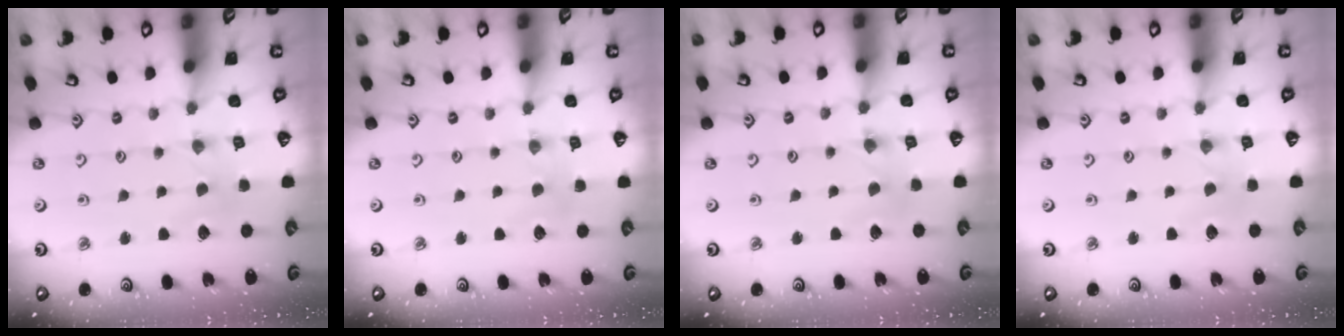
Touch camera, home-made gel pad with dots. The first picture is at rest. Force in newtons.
{"total": 3.6, "press": 3.6, "slide": 0.5}
{"total": 1.0, "press": 1.0, "slide": 0.3}
{"total": 0.0}